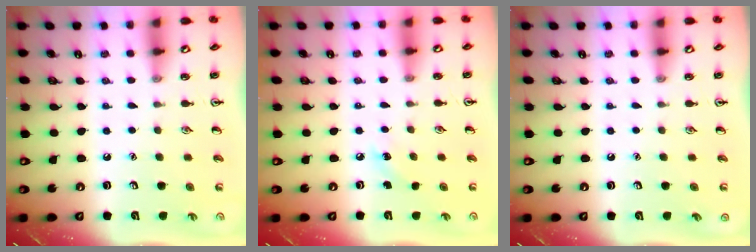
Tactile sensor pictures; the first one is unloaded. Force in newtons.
{"total": 5.1, "press": 4.9, "slide": 1.5}
{"total": 0.0}